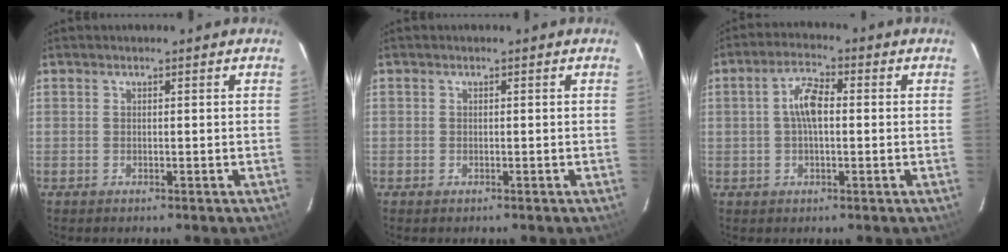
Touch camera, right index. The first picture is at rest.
{"total": 0.8, "force": [-0.4, 0.7, 0.0], "torque": [0.001, 0.000, -0.006]}
{"total": 5.6, "force": [0.2, 2.5, 5.1], "torque": [-0.101, 0.016, 0.002]}